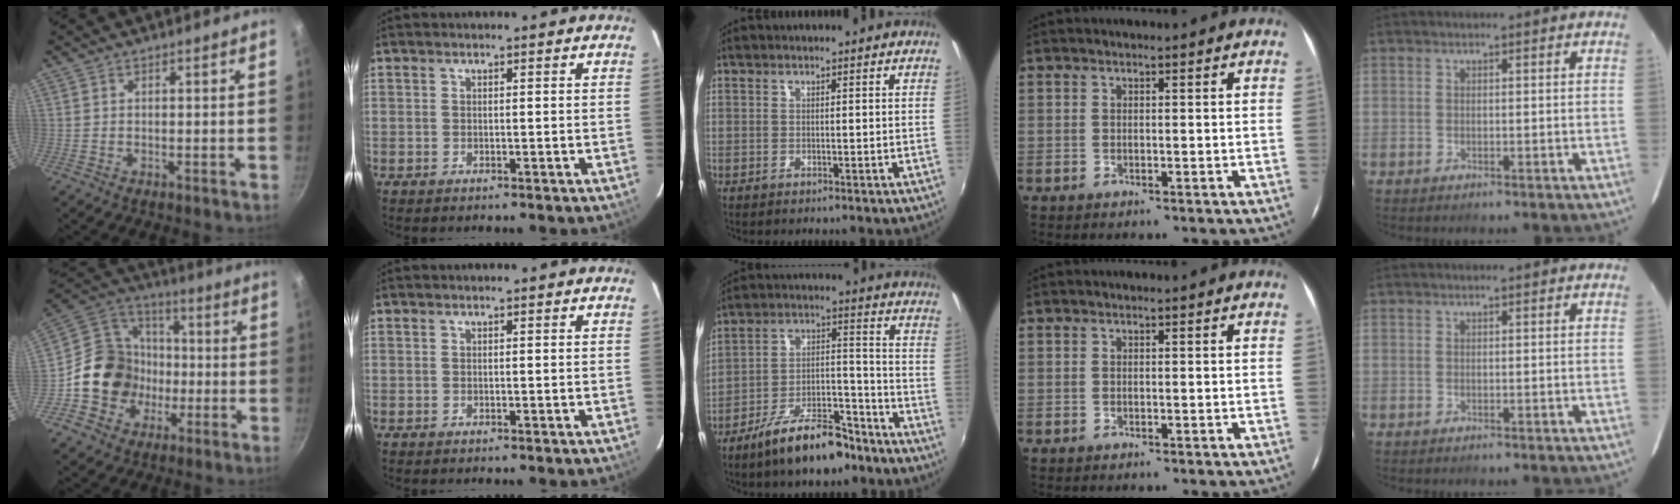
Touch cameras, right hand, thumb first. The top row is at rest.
{"thumb": {"total": 15.7, "force": [-3.4, 13.9, 6.3], "torque": [-0.075, 0.041, -0.067]}, "middle": {"total": 13.4, "force": [-10.1, 4.8, 7.4], "torque": [-0.131, 0.024, -0.158]}}